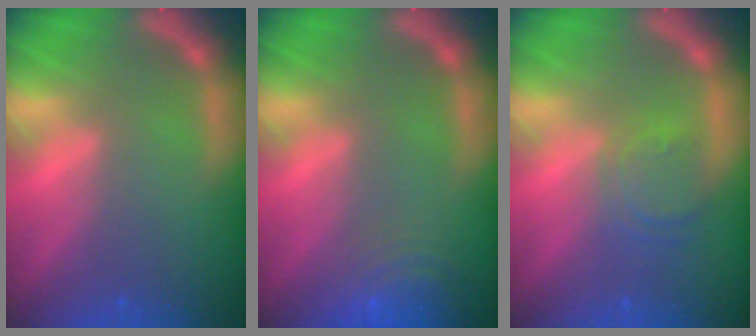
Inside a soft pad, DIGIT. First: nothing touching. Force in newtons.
{"total": 7.0}
{"total": 3.5}